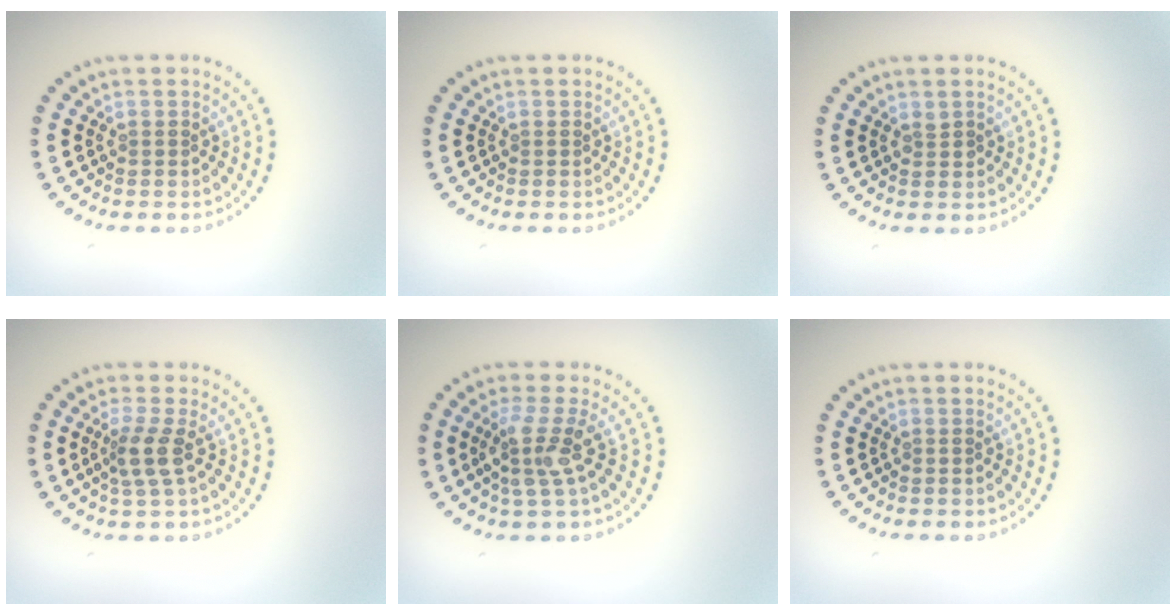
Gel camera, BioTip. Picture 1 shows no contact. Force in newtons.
{"total": 0.0}
{"total": 0.6, "press": 0.6, "slide": 0.2}
{"total": 2.5, "press": 2.0, "slide": 1.6}
{"total": 3.2, "press": 2.7, "slide": 1.8}
{"total": 0.0}